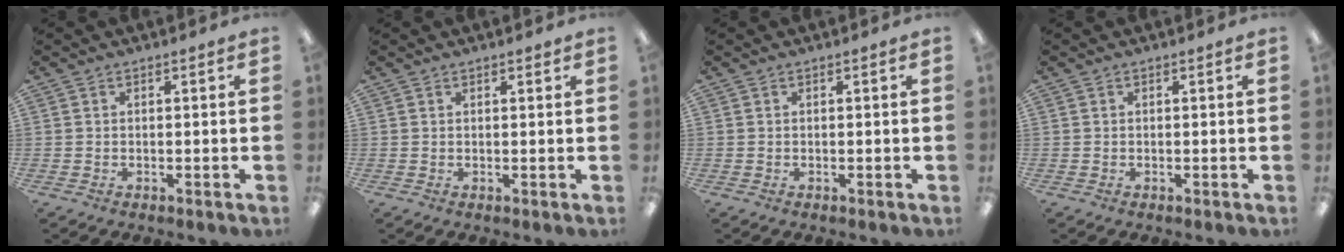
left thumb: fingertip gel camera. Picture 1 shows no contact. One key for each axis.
{"total": 0.6, "fx": 0.5, "fy": 0.1, "fz": 0.0, "tx": 0.000, "ty": -0.002, "tz": 0.011}
{"total": 0.0}
{"total": 0.0}